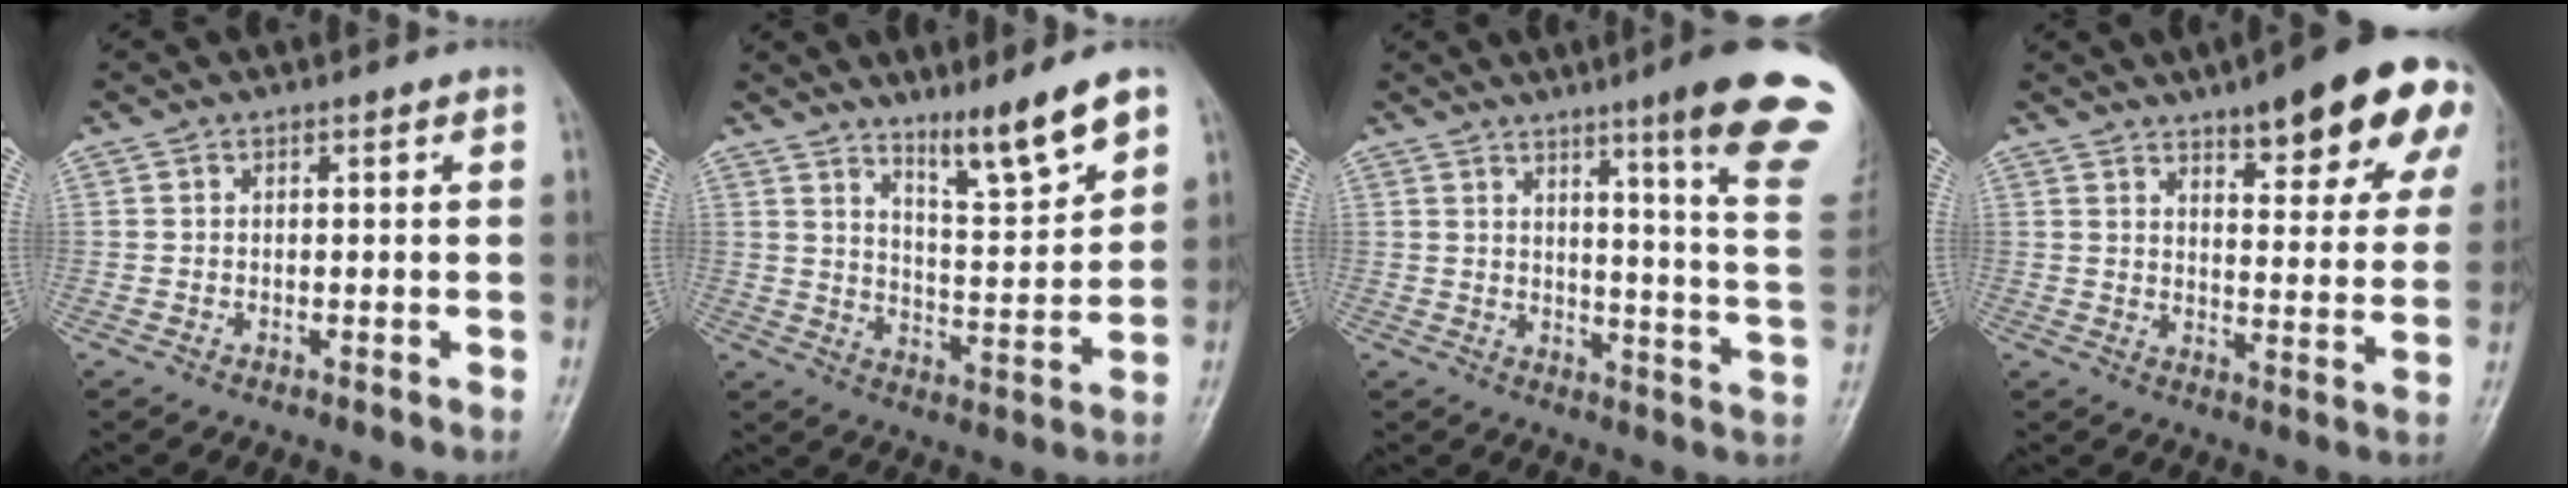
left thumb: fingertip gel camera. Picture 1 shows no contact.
{"total": 10.3, "force": [7.6, 0.8, 6.9], "torque": [-0.103, -0.065, 0.132]}
{"total": 18.8, "force": [11.7, 0.5, 14.8], "torque": [-0.168, -0.071, 0.143]}
{"total": 19.6, "force": [11.7, 5.6, 14.7], "torque": [-0.160, -0.041, 0.151]}